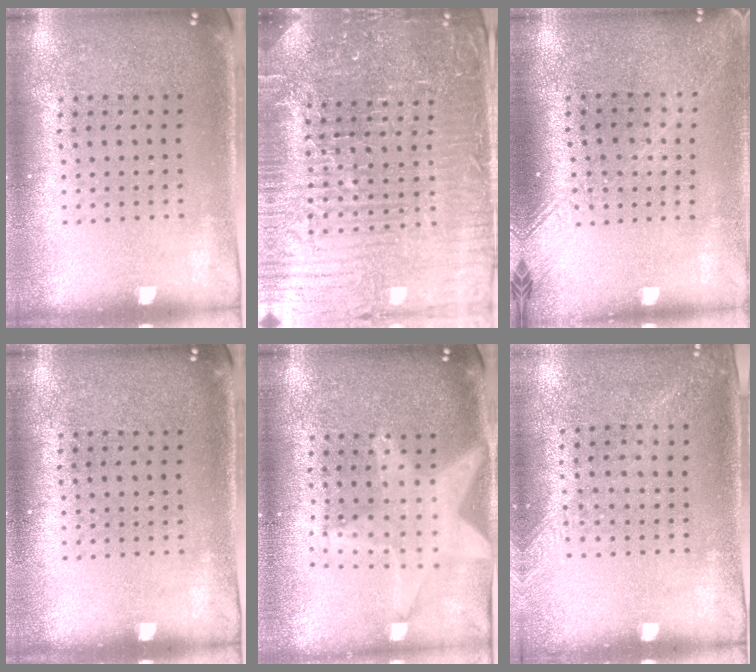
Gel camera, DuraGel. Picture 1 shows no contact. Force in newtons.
{"total": 5.4, "press": 5.1, "slide": 1.8}
{"total": 1.8, "press": 1.5, "slide": 1.1}
{"total": 0.0}
{"total": 2.2, "press": 1.8, "slide": 1.2}
{"total": 1.3, "press": 1.2, "slide": 0.5}